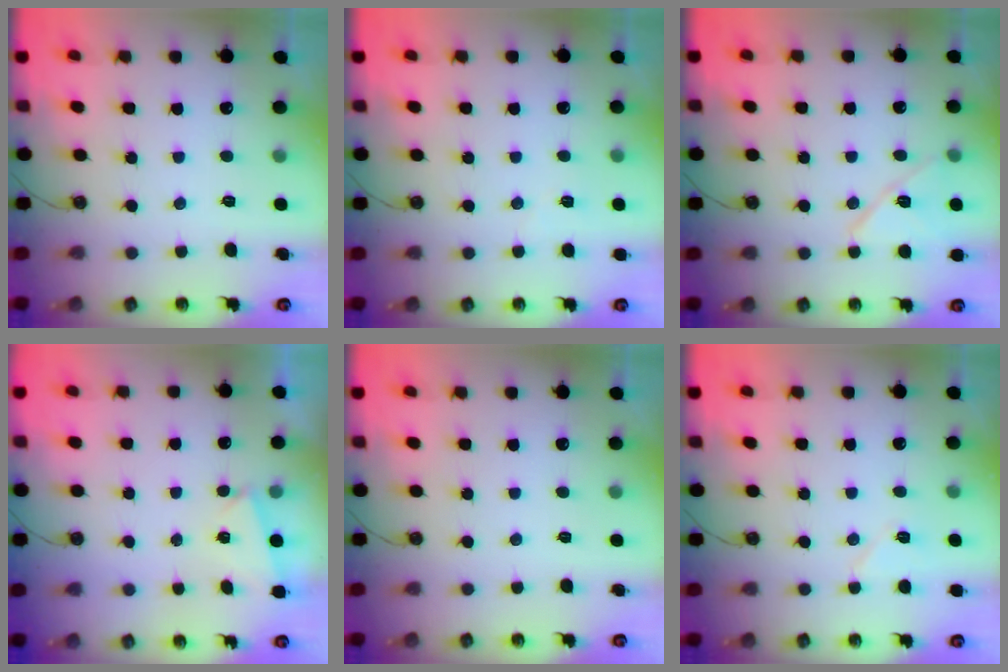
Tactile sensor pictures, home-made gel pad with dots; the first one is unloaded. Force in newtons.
{"total": 6.2, "press": 3.8, "slide": 4.9}
{"total": 10.1, "press": 8.4, "slide": 5.6}
{"total": 2.6, "press": 1.3, "slide": 2.3}
{"total": 0.0}
{"total": 5.9, "press": 5.6, "slide": 2.0}